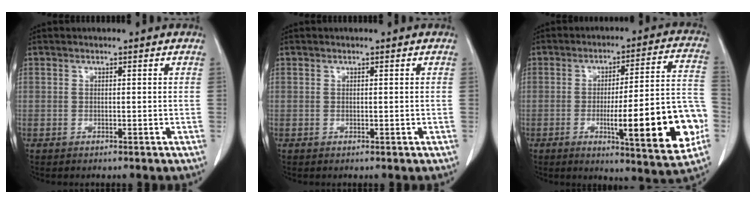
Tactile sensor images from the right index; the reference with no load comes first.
{"total": 0.0}
{"total": 19.0, "force": [-4.9, 2.3, 18.2], "torque": [-0.201, 0.014, -0.058]}